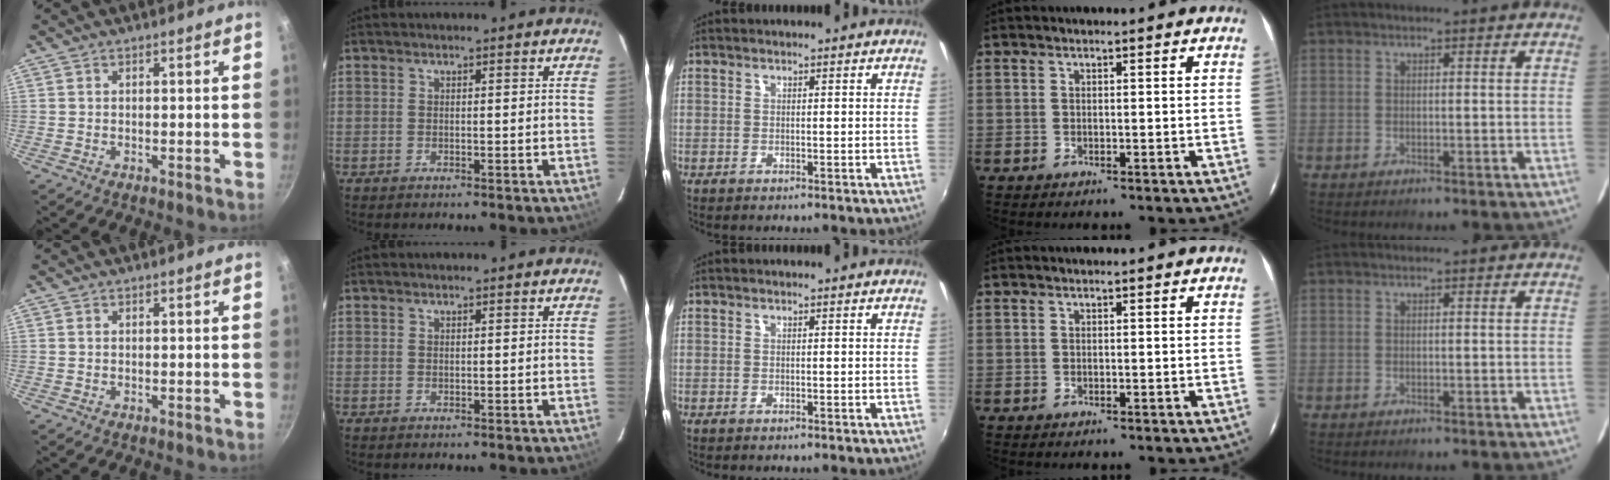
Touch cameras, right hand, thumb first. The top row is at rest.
{}